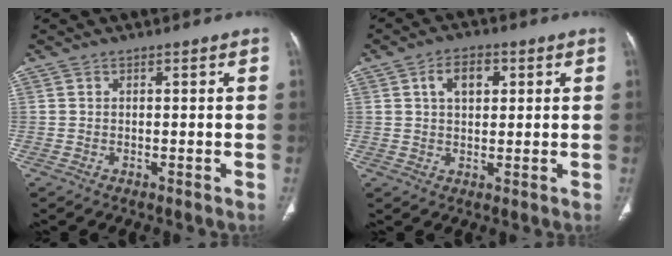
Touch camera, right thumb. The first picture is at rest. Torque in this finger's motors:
{"motor_torque": [0.27, 1.70, 0.64, -0.21, 0.04]}